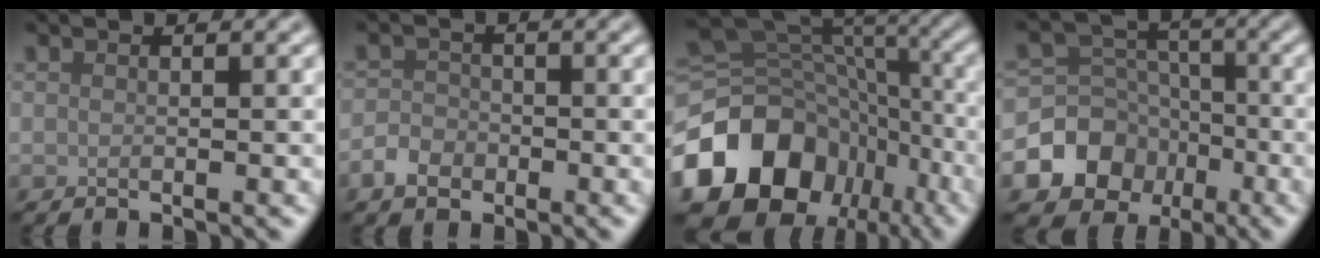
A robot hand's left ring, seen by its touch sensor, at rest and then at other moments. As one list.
[{"total": 2.4, "force": [-1.2, 1.8, 0.9], "torque": [-0.013, 0.004, -0.028]}, {"total": 15.9, "force": [-6.8, 12.3, 7.6], "torque": [-0.158, -0.008, -0.112]}, {"total": 8.2, "force": [-3.9, 6.9, 2.4], "torque": [-0.031, 0.007, -0.091]}]